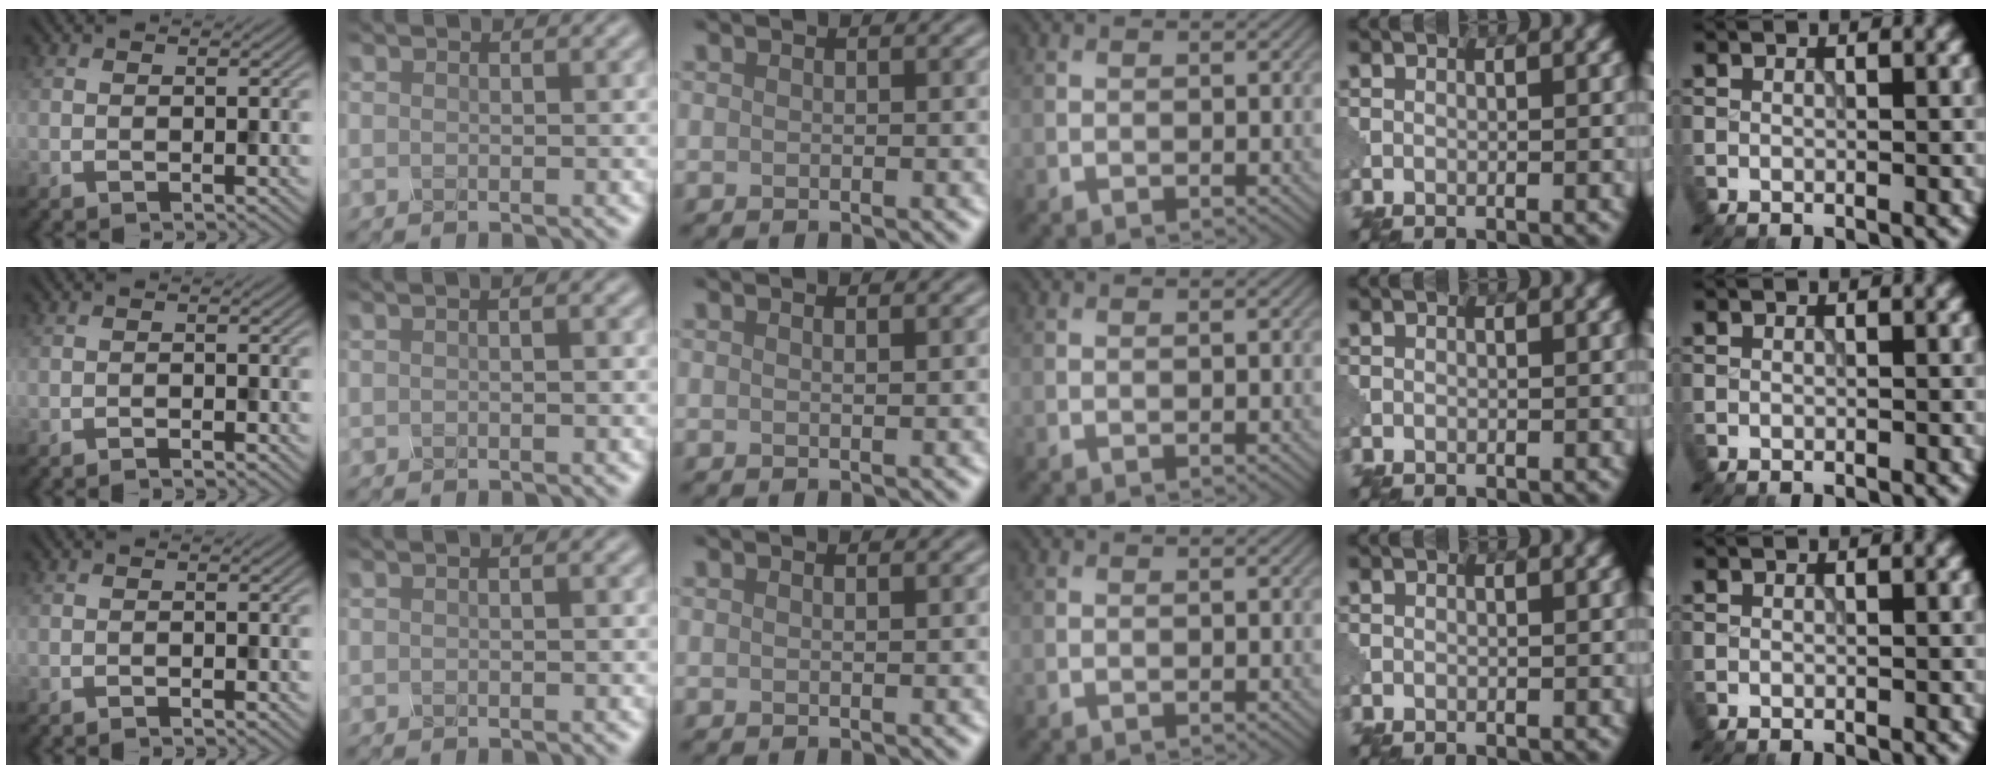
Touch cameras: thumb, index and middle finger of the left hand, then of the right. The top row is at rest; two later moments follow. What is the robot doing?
{"motion": "disassemble", "object": "glue stick"}